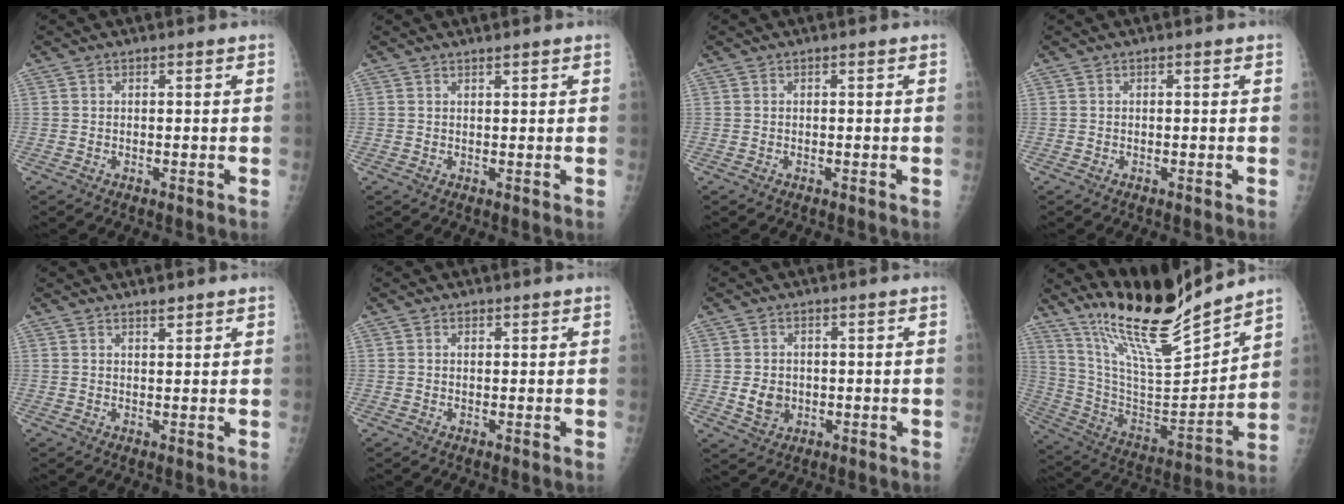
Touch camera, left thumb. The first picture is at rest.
{"total": 0.8, "force": [0.7, 0.0, 0.2], "torque": [-0.002, -0.006, 0.013]}
{"total": 0.0}
{"total": 0.0}
{"total": 1.6, "force": [1.4, 0.4, 0.6], "torque": [-0.004, -0.012, 0.023]}
{"total": 0.8, "force": [0.5, 0.6, 0.3], "torque": [-0.001, -0.003, 0.007]}
{"total": 4.4, "force": [-0.2, 3.6, 2.4], "torque": [-0.025, -0.001, 0.006]}
{"total": 20.2, "force": [17.5, 2.3, 9.7], "torque": [-0.139, -0.105, 0.320]}